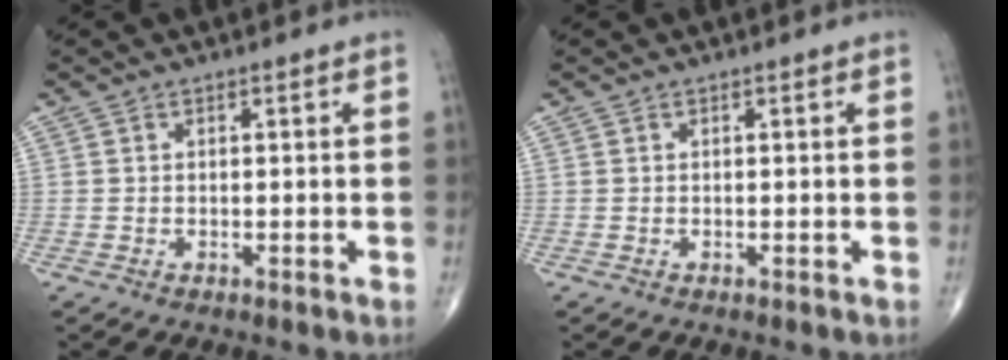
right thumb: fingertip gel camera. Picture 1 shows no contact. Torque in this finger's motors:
{"motor_torque": [-0.07, 0.02, 0.00, -0.09, 0.00]}